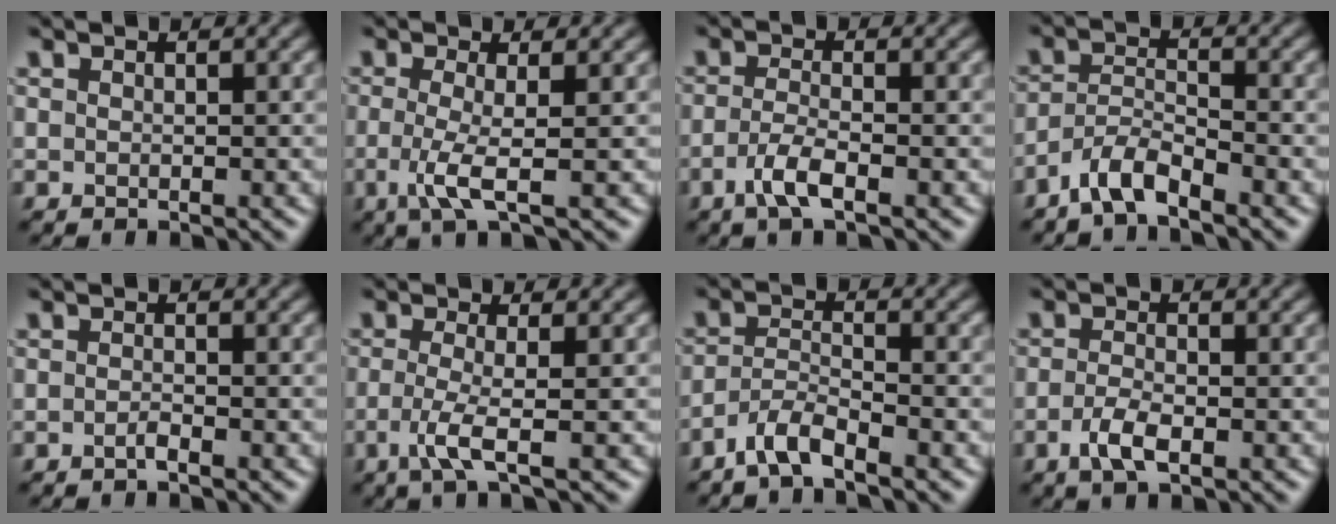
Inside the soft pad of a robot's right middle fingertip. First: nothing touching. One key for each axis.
{"total": 3.3, "fx": -0.7, "fy": 0.6, "fz": 3.1, "tx": -0.070, "ty": -0.012, "tz": -0.016}
{"total": 2.7, "fx": -1.4, "fy": 0.7, "fz": 2.3, "tx": -0.051, "ty": 0.000, "tz": -0.033}
{"total": 3.4, "fx": -2.7, "fy": 0.7, "fz": 1.8, "tx": -0.036, "ty": 0.006, "tz": -0.061}
{"total": 0.8, "fx": -0.5, "fy": 0.1, "fz": 0.6, "tx": -0.013, "ty": 0.002, "tz": -0.011}
{"total": 3.1, "fx": -0.9, "fy": 0.5, "fz": 2.9, "tx": -0.065, "ty": -0.009, "tz": -0.024}
{"total": 3.0, "fx": -2.4, "fy": 0.5, "fz": 1.8, "tx": -0.035, "ty": 0.004, "tz": -0.055}
{"total": 2.4, "fx": -1.0, "fy": 0.9, "fz": 2.0, "tx": -0.047, "ty": -0.003, "tz": -0.023}